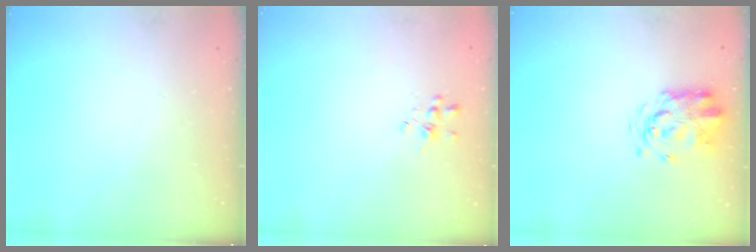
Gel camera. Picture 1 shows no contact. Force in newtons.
{"total": 1.5, "press": 1.4, "slide": 0.7}
{"total": 3.6, "press": 3.4, "slide": 1.0}